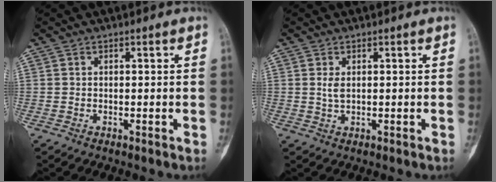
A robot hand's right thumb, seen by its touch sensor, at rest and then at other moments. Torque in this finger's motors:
{"motor_torque": [0.28, 0.06, -0.05, -0.47, -0.01]}